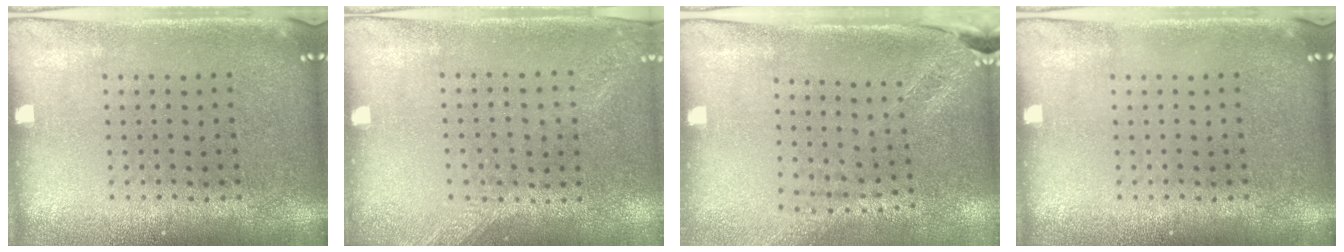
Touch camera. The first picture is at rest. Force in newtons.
{"total": 1.3, "press": 1.2, "slide": 0.5}
{"total": 1.8, "press": 1.5, "slide": 1.1}
{"total": 0.0}